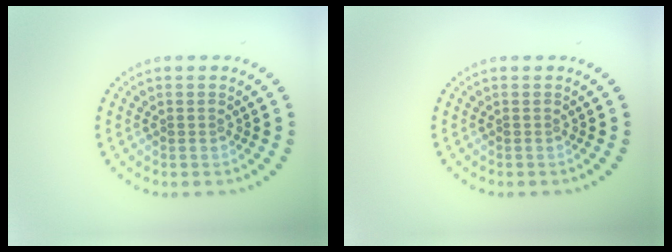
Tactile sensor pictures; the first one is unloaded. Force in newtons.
{"total": 0.0}